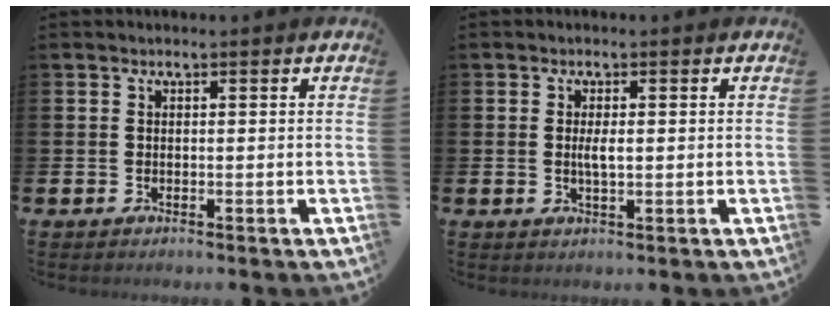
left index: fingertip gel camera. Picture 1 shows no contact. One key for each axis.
{"total": 2.1, "fx": 0.2, "fy": 0.6, "fz": 2.0, "tx": -0.036, "ty": 0.001, "tz": 0.002}